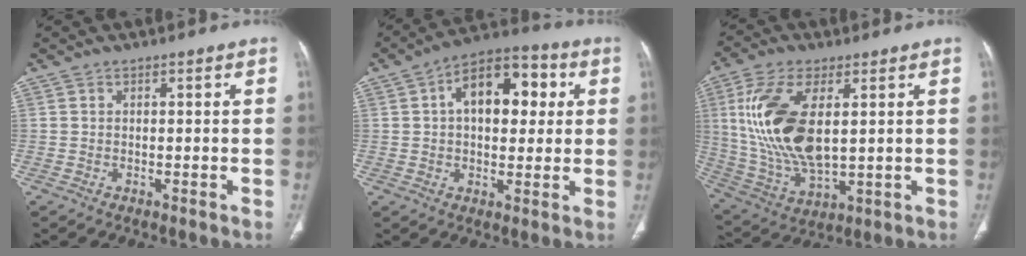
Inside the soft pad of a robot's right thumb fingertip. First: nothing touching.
{"total": 14.8, "force": [3.4, 8.7, 11.5], "torque": [-0.138, 0.021, 0.046]}
{"total": 18.4, "force": [3.4, 8.8, 15.8], "torque": [-0.332, -0.016, 0.076]}